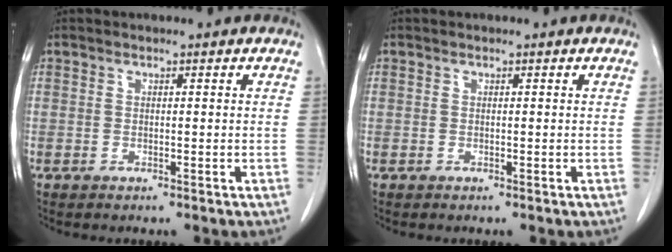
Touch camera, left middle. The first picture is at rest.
{"total": 0.0}